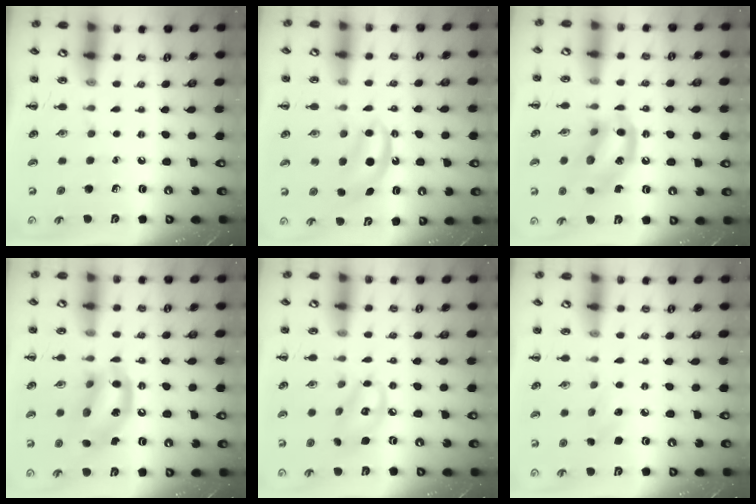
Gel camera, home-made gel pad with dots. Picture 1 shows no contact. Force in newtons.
{"total": 5.2, "press": 5.1, "slide": 1.3}
{"total": 14.2, "press": 13.9, "slide": 2.4}
{"total": 14.0, "press": 13.7, "slide": 3.1}
{"total": 8.9, "press": 8.7, "slide": 1.6}
{"total": 6.2, "press": 6.0, "slide": 1.7}